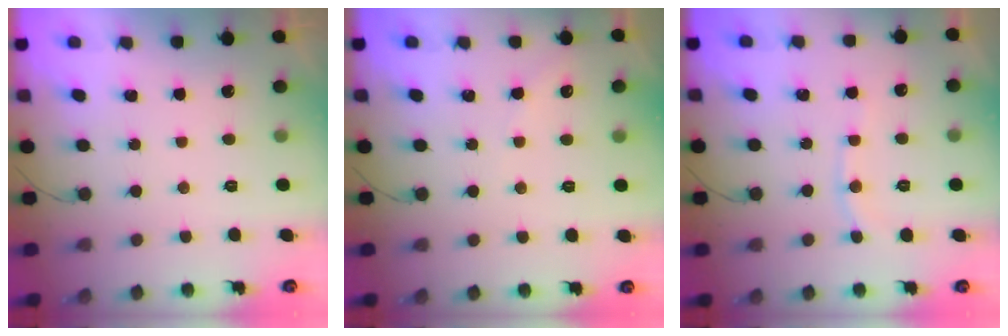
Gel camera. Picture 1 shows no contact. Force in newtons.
{"total": 2.7, "press": 2.7, "slide": 0.5}
{"total": 4.9, "press": 4.9, "slide": 0.6}